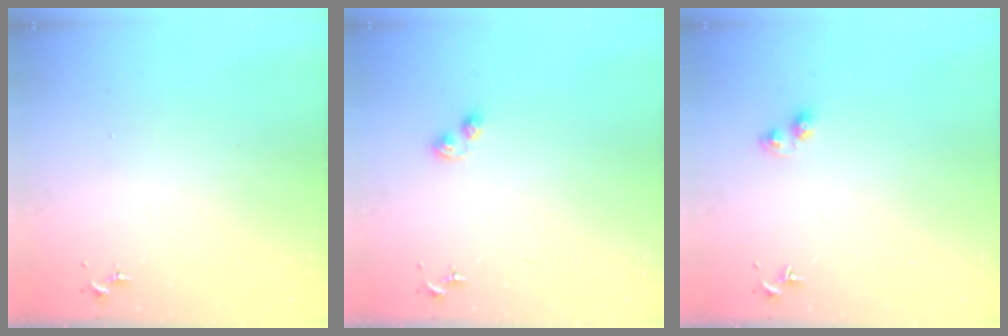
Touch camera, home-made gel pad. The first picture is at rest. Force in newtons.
{"total": 4.8, "press": 4.8, "slide": 0.5}
{"total": 3.3, "press": 3.3, "slide": 0.4}